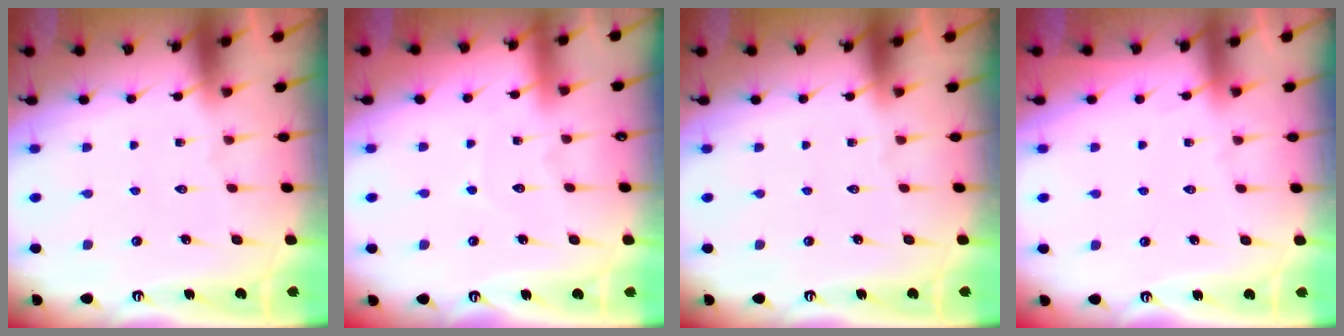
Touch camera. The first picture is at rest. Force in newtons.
{"total": 3.5, "press": 3.4, "slide": 0.4}
{"total": 0.0}
{"total": 2.6, "press": 2.6, "slide": 0.4}